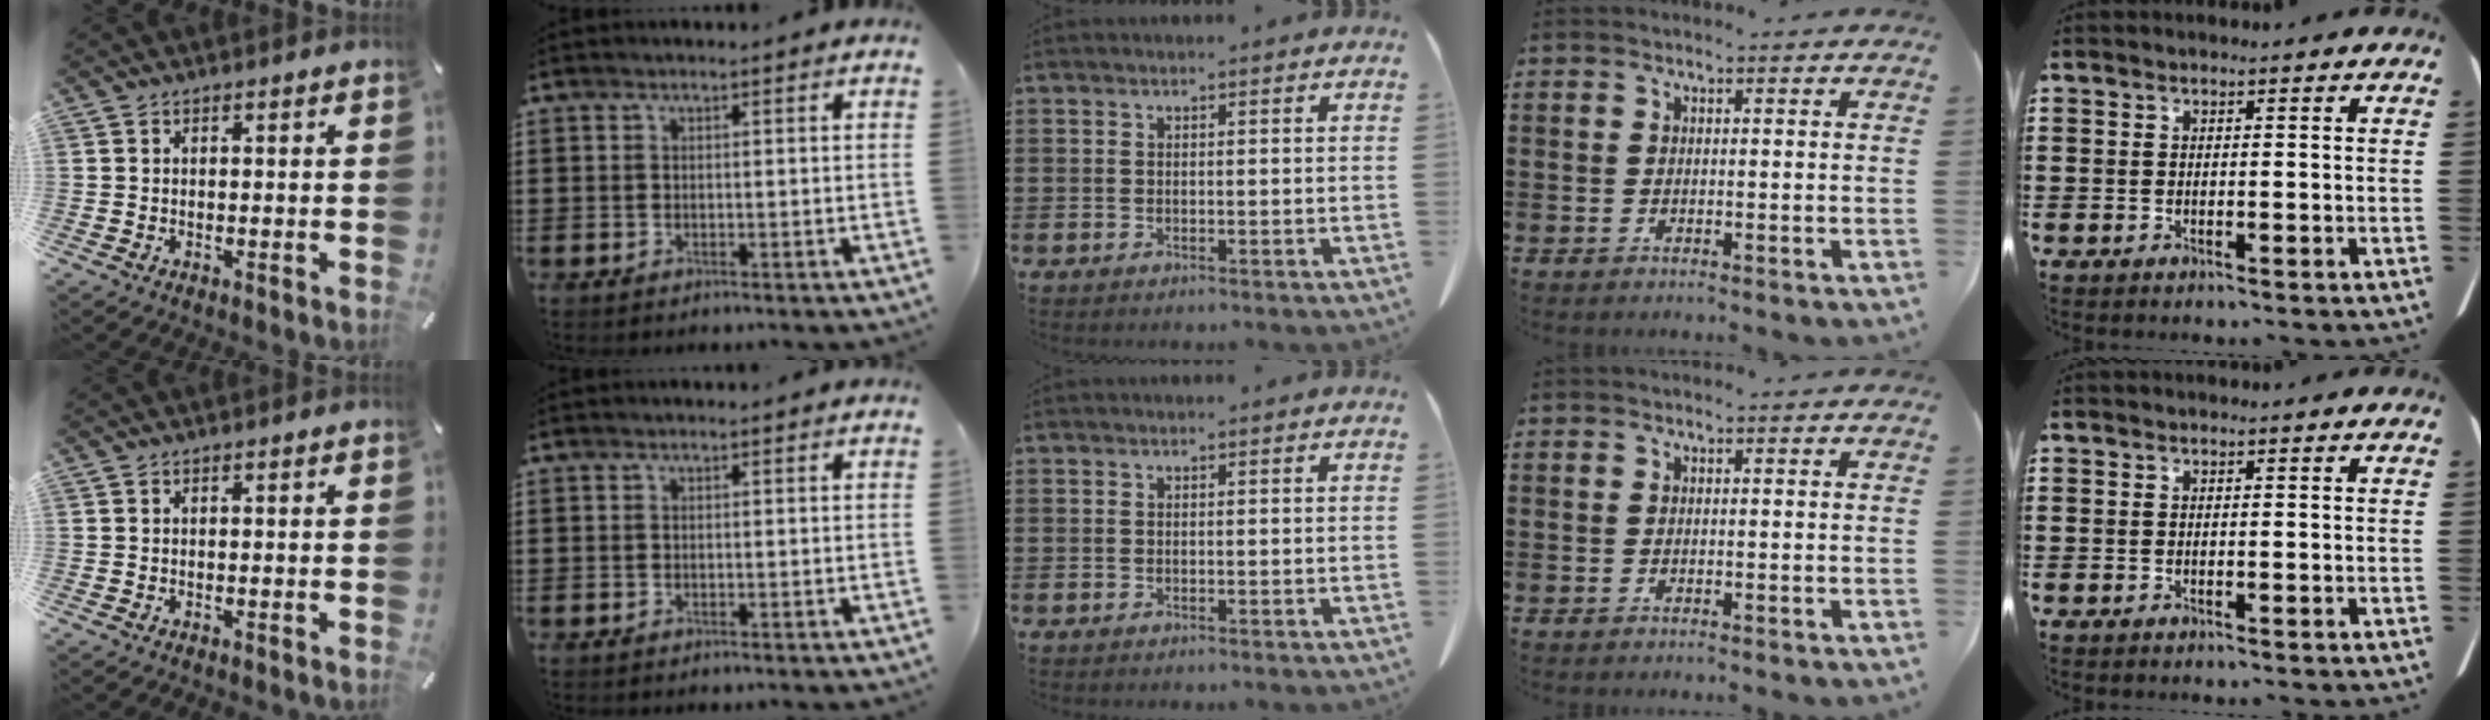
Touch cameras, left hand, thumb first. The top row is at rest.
{}